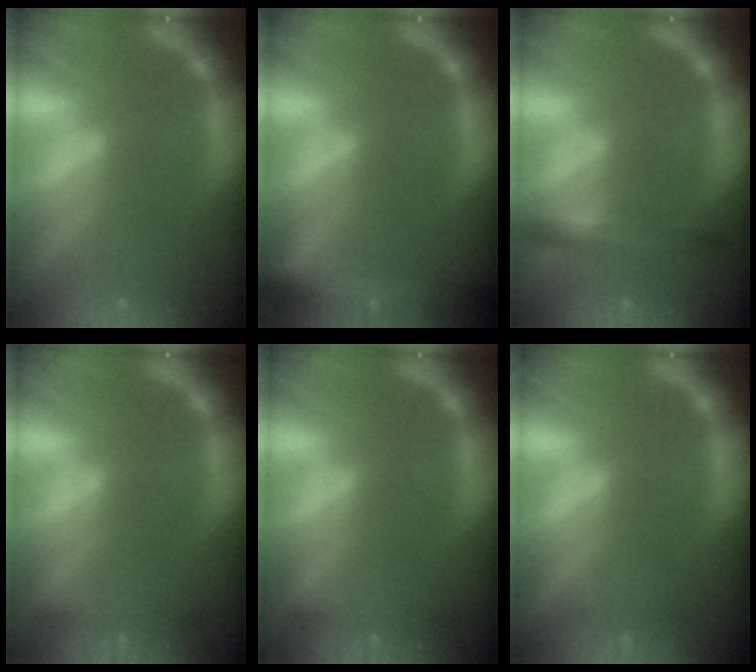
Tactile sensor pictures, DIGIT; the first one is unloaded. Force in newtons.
{"total": 7.4}
{"total": 3.5}
{"total": 1.9}
{"total": 1.9}
{"total": 0.9}